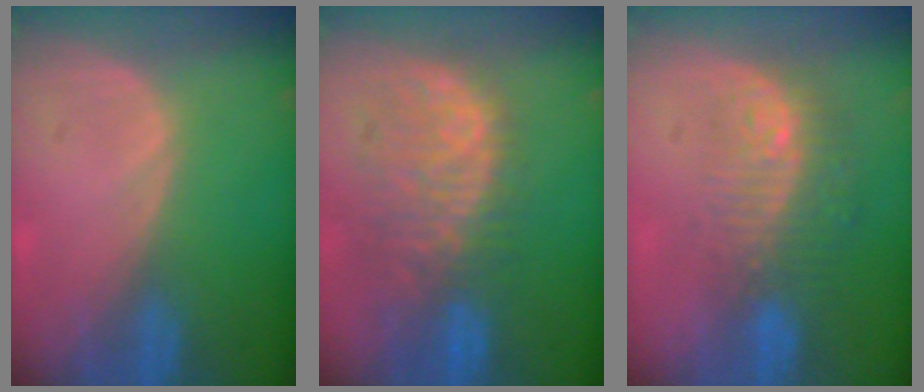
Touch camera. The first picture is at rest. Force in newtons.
{"total": 10.7, "press": 9.4, "slide": 5.2}
{"total": 9.9, "press": 8.2, "slide": 5.5}